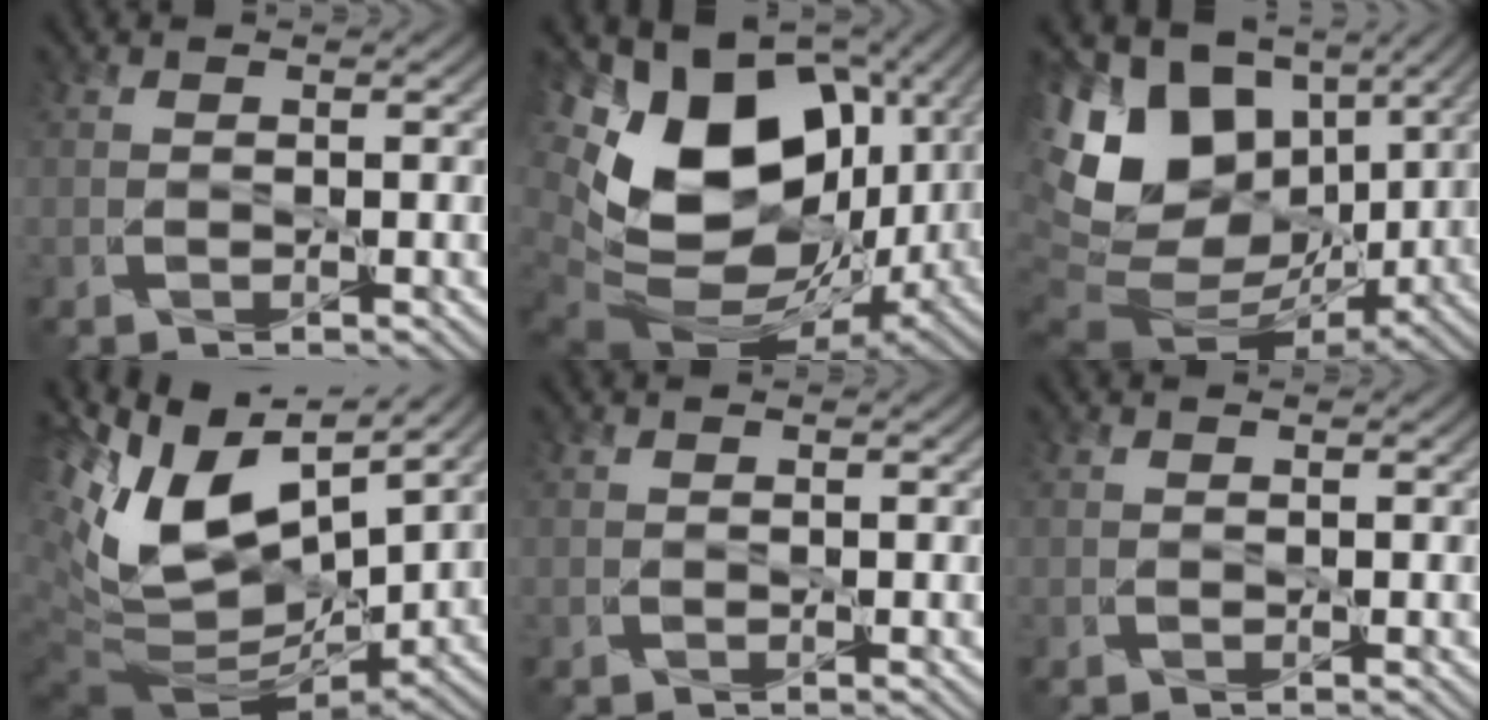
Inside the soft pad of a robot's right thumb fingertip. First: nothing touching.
{"total": 20.6, "force": [4.2, 14.6, 13.9], "torque": [-0.283, -0.024, 0.105]}
{"total": 18.4, "force": [3.8, 13.2, 12.3], "torque": [-0.245, 0.001, 0.101]}
{"total": 15.6, "force": [4.9, 8.2, 12.3], "torque": [-0.260, -0.003, 0.097]}
{"total": 0.0}
{"total": 0.0}